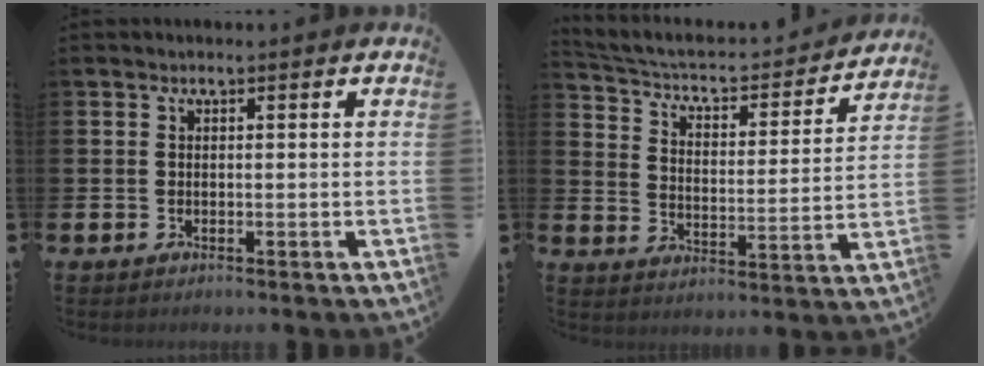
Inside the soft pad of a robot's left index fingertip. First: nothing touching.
{"total": 5.1, "force": [4.4, 1.9, 1.7], "torque": [-0.061, -0.035, 0.067]}